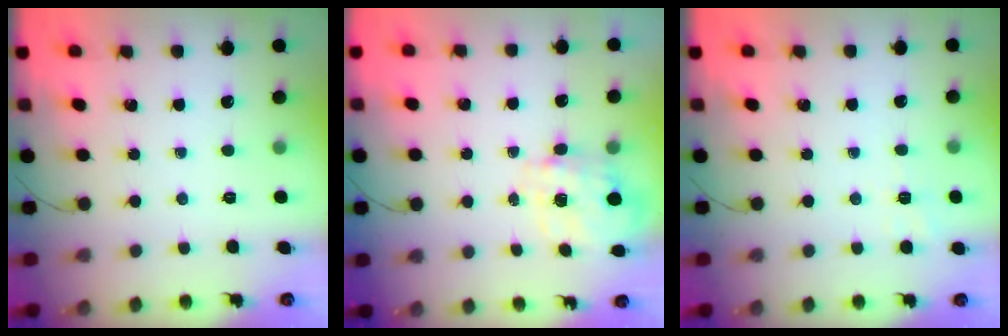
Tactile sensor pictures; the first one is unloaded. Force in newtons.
{"total": 3.5, "press": 3.4, "slide": 1.0}
{"total": 2.4, "press": 1.2, "slide": 2.0}